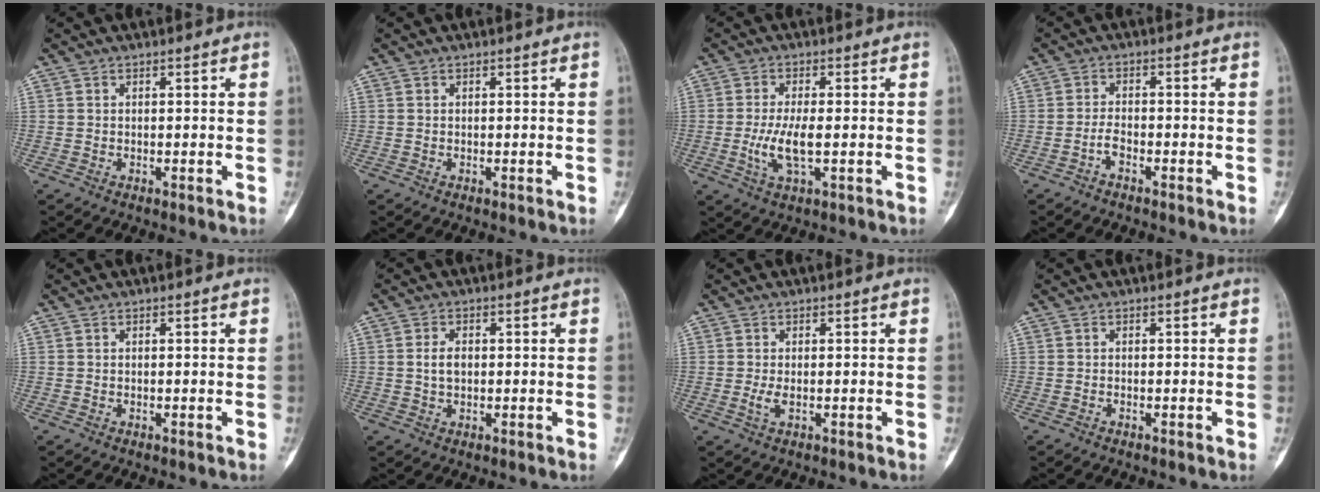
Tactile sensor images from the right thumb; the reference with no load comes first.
{"total": 0.0}
{"total": 6.4, "force": [-0.9, 2.1, 6.0], "torque": [-0.130, -0.007, -0.017]}
{"total": 2.3, "force": [-1.5, 0.9, 1.5], "torque": [-0.026, 0.016, -0.031]}
{"total": 0.0}
{"total": 2.8, "force": [0.1, 1.8, 2.1], "torque": [-0.034, 0.005, 0.000]}
{"total": 1.8, "force": [-0.3, 0.7, 1.6], "torque": [-0.043, -0.006, -0.004]}
{"total": 0.0}